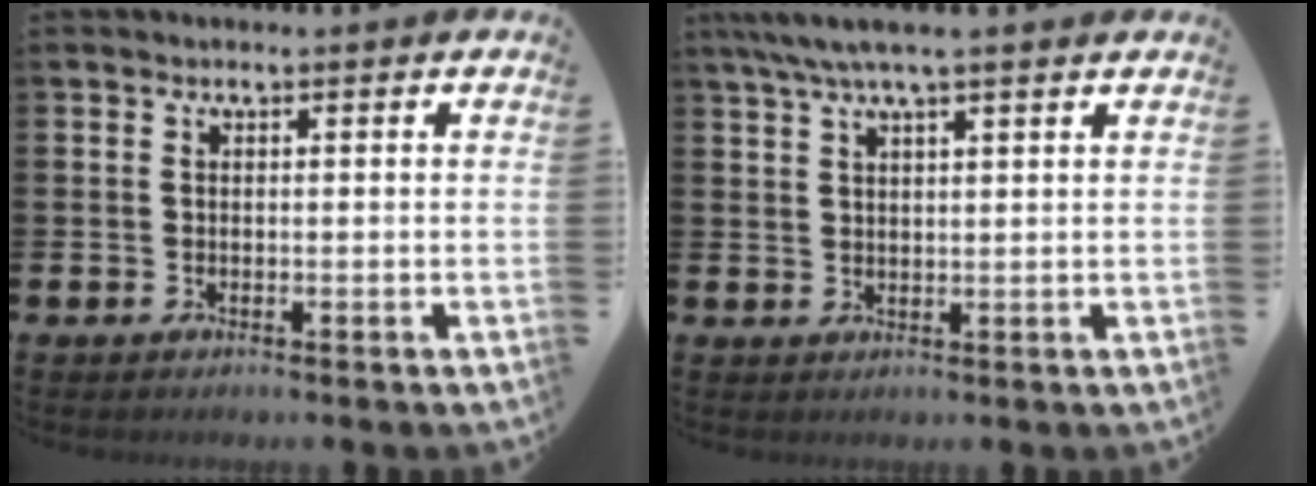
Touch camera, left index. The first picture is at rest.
{"total": 4.6, "force": [3.6, 0.5, 2.8], "torque": [-0.061, -0.002, 0.065]}